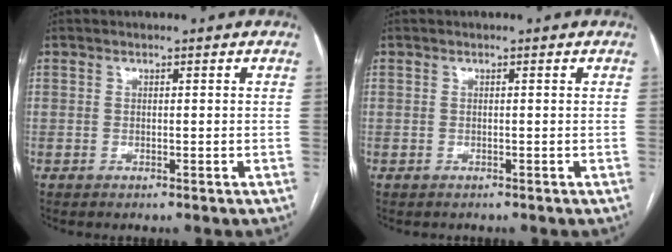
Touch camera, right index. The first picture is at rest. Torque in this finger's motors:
{"motor_torque": [-0.11, 0.02, 0.01, -0.01]}